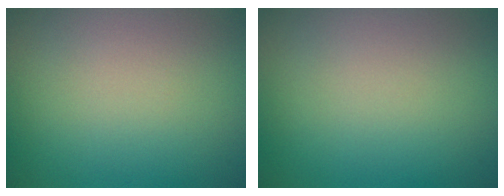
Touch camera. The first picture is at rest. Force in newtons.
{"total": 0.0}